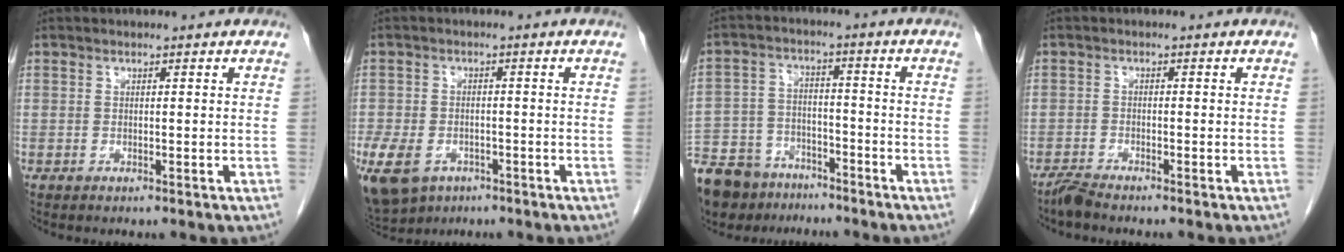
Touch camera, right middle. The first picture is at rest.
{"total": 16.4, "force": [-8.5, 11.5, 8.0], "torque": [-0.249, -0.018, -0.129]}
{"total": 16.0, "force": [-12.6, 7.9, 5.8], "torque": [-0.132, 0.004, -0.206]}
{"total": 2.0, "force": [-1.9, -0.1, 0.5], "torque": [-0.017, -0.008, -0.039]}